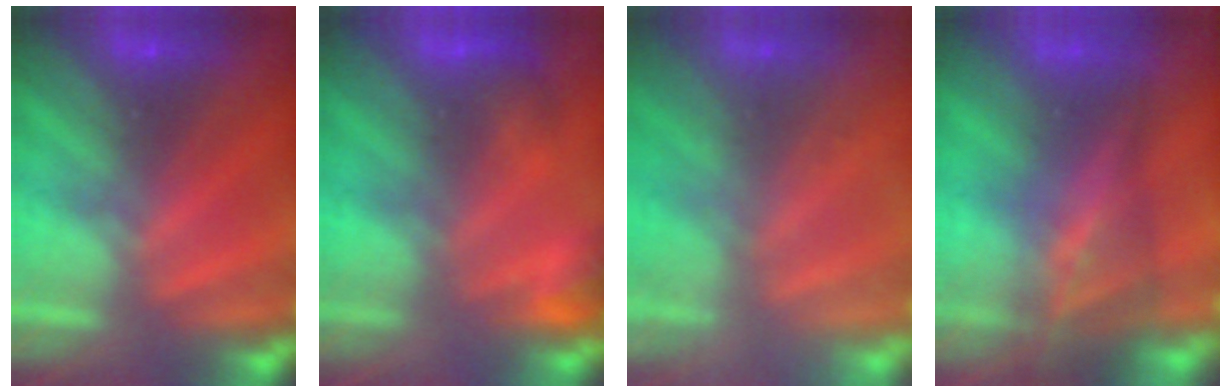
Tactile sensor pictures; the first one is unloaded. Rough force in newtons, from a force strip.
{"total": 4.8}
{"total": 2.2}
{"total": 7.9}